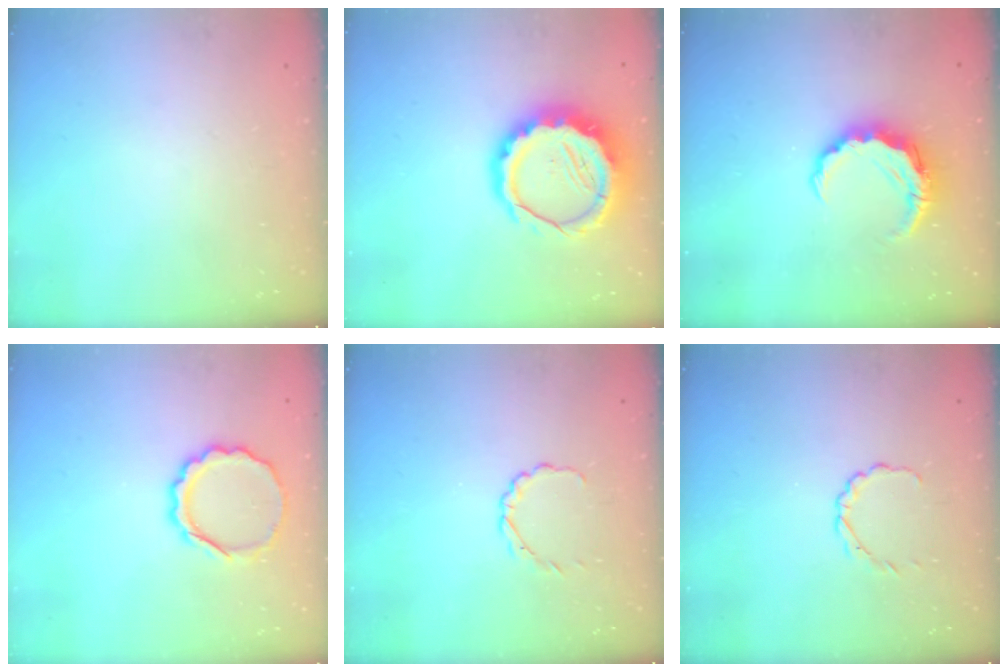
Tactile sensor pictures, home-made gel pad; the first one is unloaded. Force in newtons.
{"total": 13.6, "press": 13.2, "slide": 3.2}
{"total": 7.9, "press": 7.9, "slide": 0.4}
{"total": 9.1, "press": 9.0, "slide": 1.7}
{"total": 2.4, "press": 2.2, "slide": 0.9}
{"total": 2.4, "press": 2.2, "slide": 0.9}